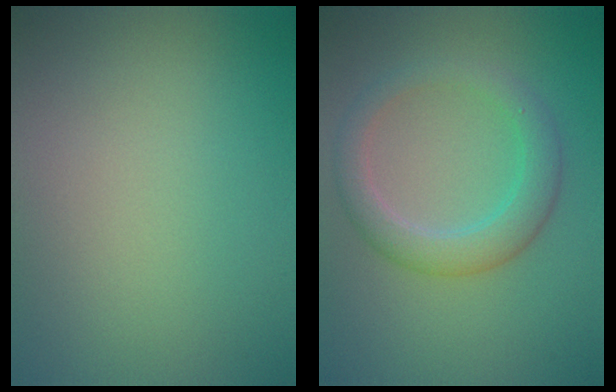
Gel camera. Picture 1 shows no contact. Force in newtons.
{"total": 3.6, "press": 3.5, "slide": 0.2}